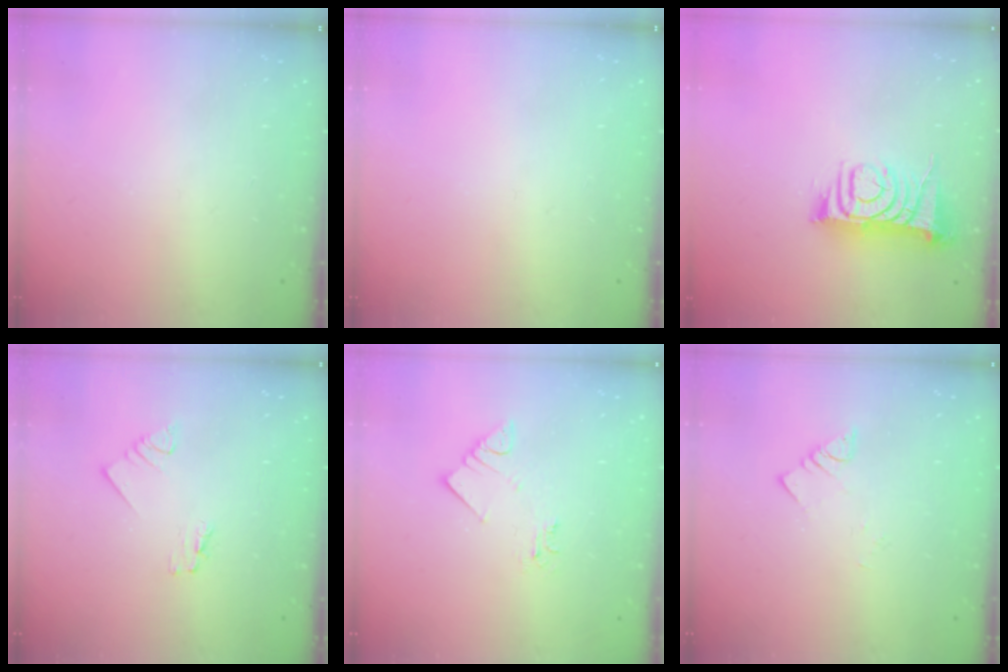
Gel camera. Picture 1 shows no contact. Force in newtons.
{"total": 0.0}
{"total": 9.7, "press": 9.6, "slide": 1.2}
{"total": 1.2, "press": 1.2, "slide": 0.0}
{"total": 3.0, "press": 3.0, "slide": 0.0}
{"total": 1.9, "press": 1.9, "slide": 0.1}